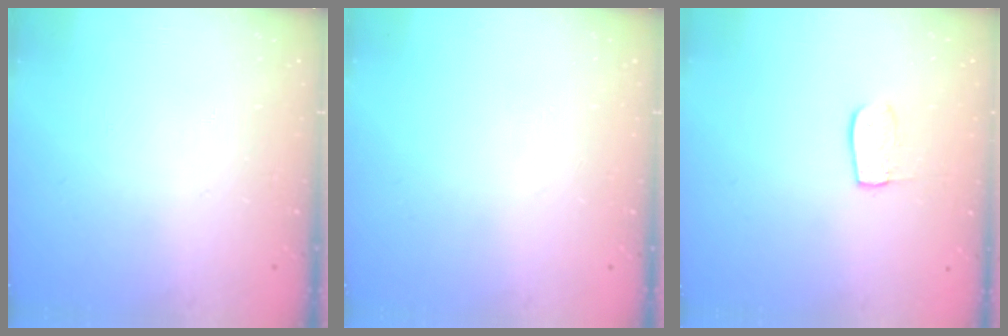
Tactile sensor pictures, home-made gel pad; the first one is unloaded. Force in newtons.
{"total": 0.0}
{"total": 6.6, "press": 6.5, "slide": 0.4}